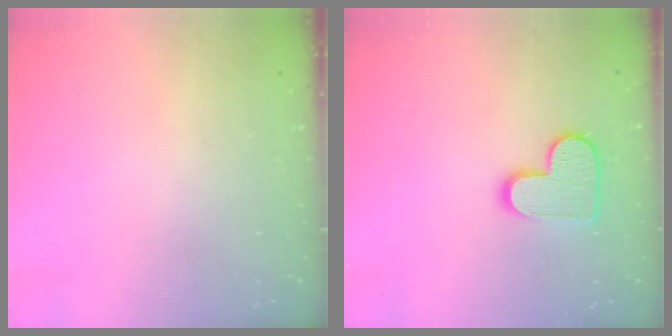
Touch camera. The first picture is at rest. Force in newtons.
{"total": 11.7, "press": 11.6, "slide": 0.6}